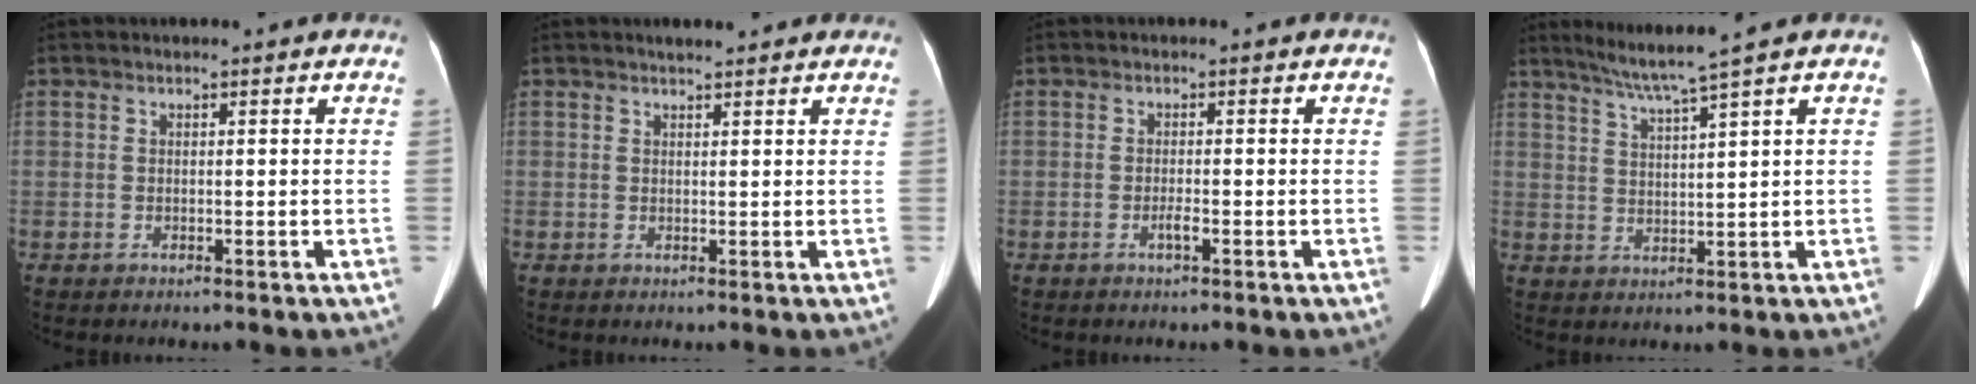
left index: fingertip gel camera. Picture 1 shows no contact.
{"total": 2.7, "force": [2.4, 0.6, 1.2], "torque": [-0.017, 0.018, 0.033]}
{"total": 1.0, "force": [-0.6, 0.0, 0.8], "torque": [-0.020, 0.000, -0.012]}
{"total": 5.6, "force": [4.4, -2.0, 2.9], "torque": [-0.058, -0.008, 0.086]}